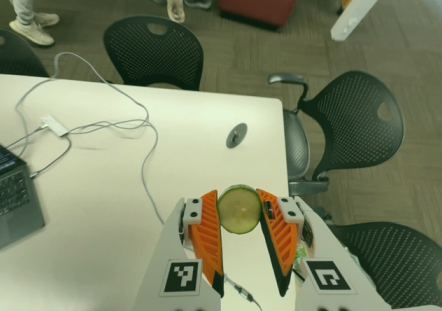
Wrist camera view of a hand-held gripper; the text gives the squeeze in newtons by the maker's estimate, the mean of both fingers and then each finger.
{"total": 12.1, "left": 12.4, "right": 11.8}